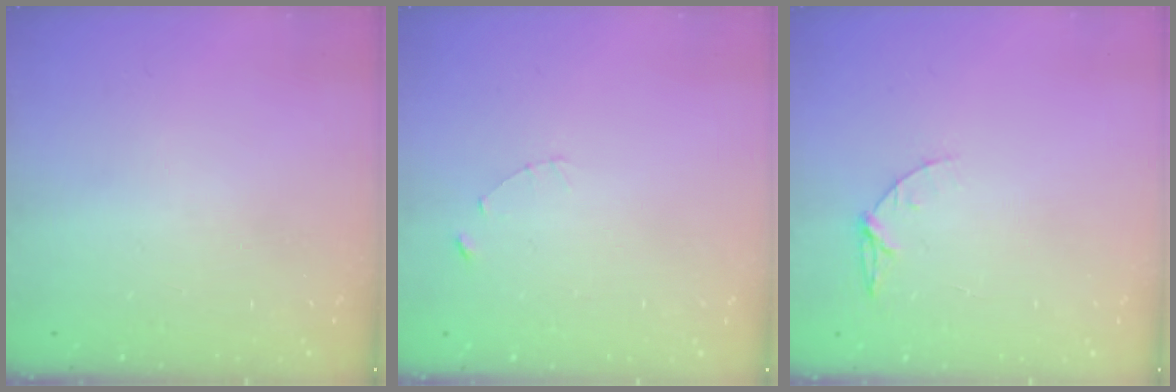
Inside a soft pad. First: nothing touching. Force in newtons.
{"total": 1.0, "press": 1.0, "slide": 0.2}
{"total": 5.2, "press": 5.1, "slide": 0.6}